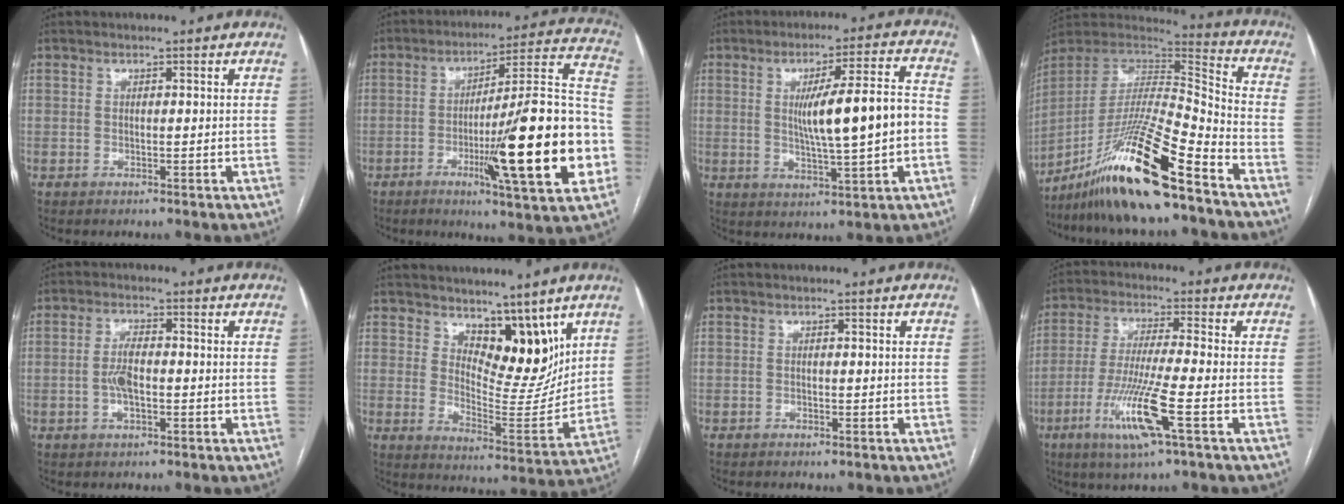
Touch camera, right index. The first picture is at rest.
{"total": 23.1, "force": [-6.2, 1.2, 22.2], "torque": [-0.293, 0.000, -0.091]}
{"total": 11.8, "force": [-0.2, 0.9, 11.8], "torque": [-0.189, 0.010, 0.003]}
{"total": 20.7, "force": [-14.3, 1.0, 15.0], "torque": [-0.309, -0.021, -0.263]}
{"total": 4.0, "force": [-0.8, 1.2, 3.7], "torque": [-0.080, 0.004, -0.015]}
{"total": 10.2, "force": [6.8, 4.5, 6.2], "torque": [-0.086, -0.013, 0.123]}
{"total": 0.5, "force": [-0.4, 0.3, 0.2], "torque": [-0.005, 0.000, -0.005]}
{"total": 11.1, "force": [-4.5, -0.5, 10.1], "torque": [-0.208, -0.022, -0.089]}